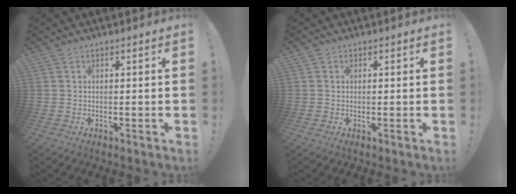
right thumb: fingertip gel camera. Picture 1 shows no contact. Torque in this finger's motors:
{"motor_torque": [-0.26, 0.02, -0.27, -0.12, 0.11]}